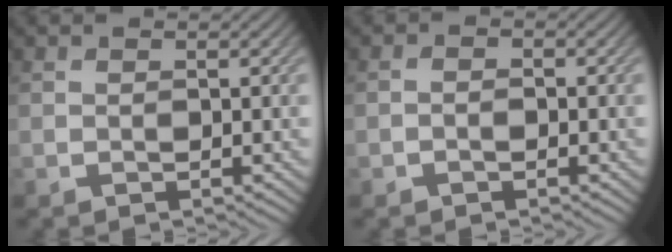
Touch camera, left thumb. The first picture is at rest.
{"total": 1.0, "force": [-0.6, 0.6, 0.4], "torque": [-0.008, 0.001, -0.013]}